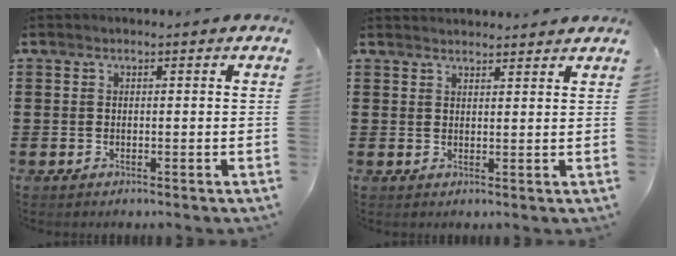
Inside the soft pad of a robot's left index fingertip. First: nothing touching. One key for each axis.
{"total": 2.2, "fx": 2.2, "fy": 0.1, "fz": -0.1, "tx": -0.003, "ty": -0.001, "tz": 0.043}